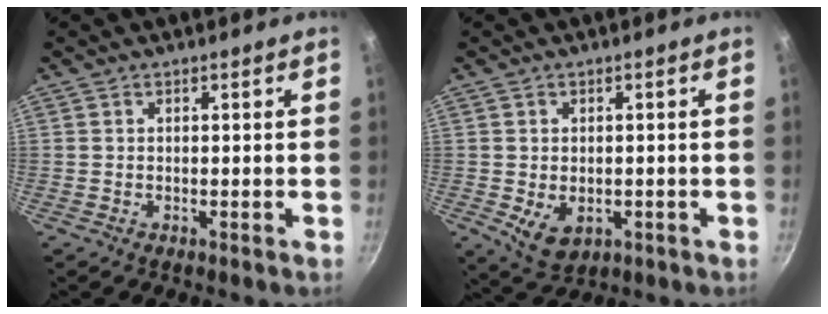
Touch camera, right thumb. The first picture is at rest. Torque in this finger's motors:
{"motor_torque": [-0.24, 0.35, 0.21, 0.57, 0.05]}